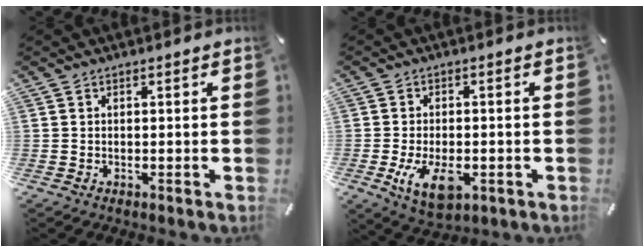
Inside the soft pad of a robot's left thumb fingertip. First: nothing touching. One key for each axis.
{"total": 8.8, "fx": -2.6, "fy": 4.9, "fz": 6.8, "tx": -0.136, "ty": -0.009, "tz": -0.049}